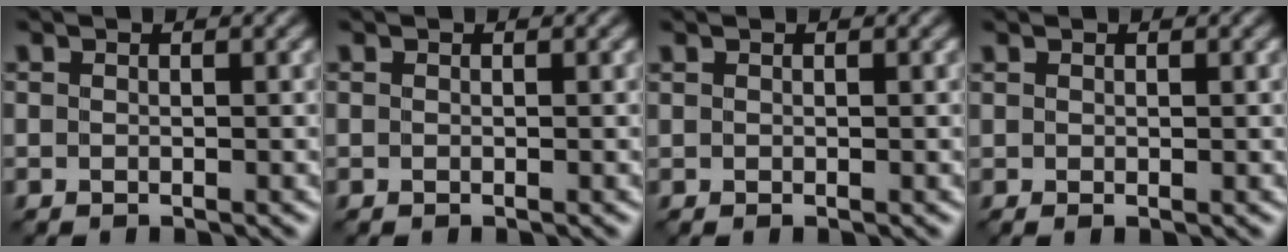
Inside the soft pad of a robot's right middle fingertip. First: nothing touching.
{"total": 0.0}
{"total": 0.0}
{"total": 0.0}